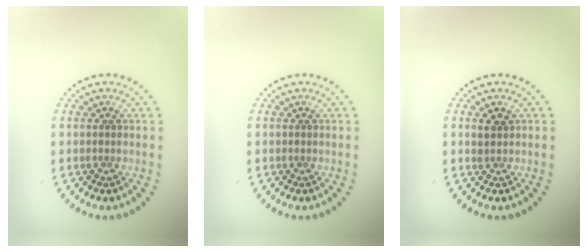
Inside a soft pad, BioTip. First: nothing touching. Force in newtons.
{"total": 0.0}
{"total": 1.2, "press": 1.0, "slide": 0.7}